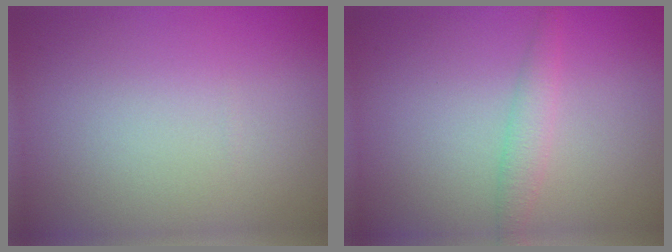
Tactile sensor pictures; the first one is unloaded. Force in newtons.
{"total": 1.7, "press": 1.7, "slide": 0.0}